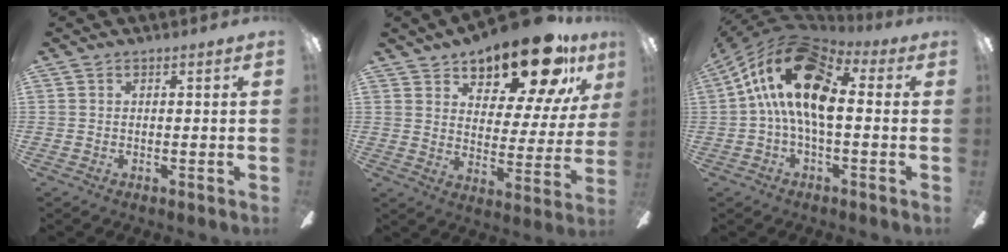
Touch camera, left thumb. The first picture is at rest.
{"total": 18.4, "force": [14.1, 6.7, 9.8], "torque": [-0.156, -0.096, 0.236]}
{"total": 20.5, "force": [4.4, 10.2, 17.3], "torque": [-0.328, -0.004, 0.078]}